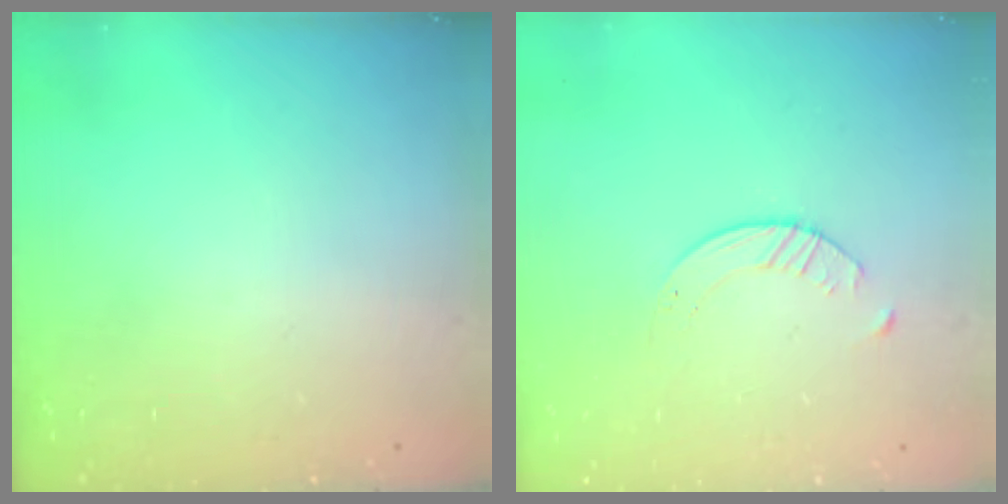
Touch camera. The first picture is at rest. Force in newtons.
{"total": 2.1, "press": 2.0, "slide": 0.3}